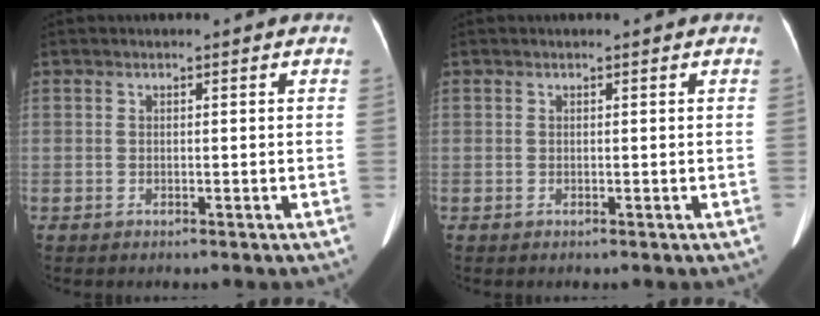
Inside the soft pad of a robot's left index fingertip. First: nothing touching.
{"total": 0.0}